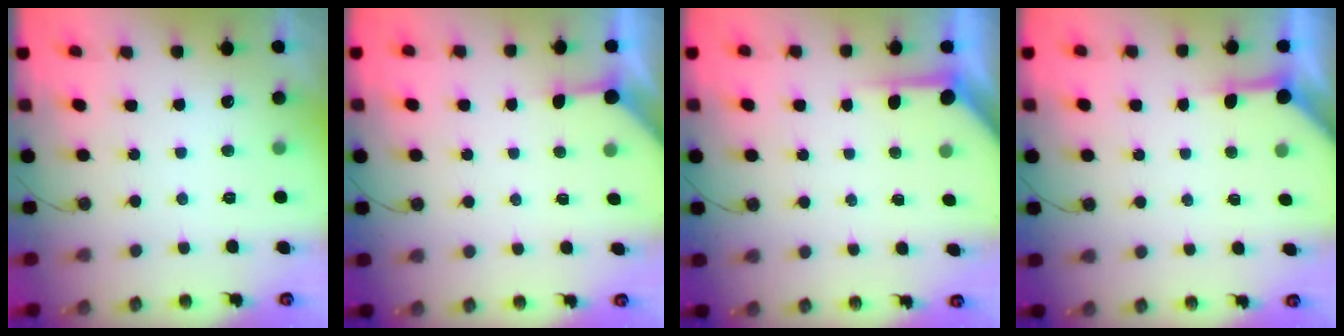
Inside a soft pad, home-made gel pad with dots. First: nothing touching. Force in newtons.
{"total": 2.7, "press": 2.7, "slide": 0.4}
{"total": 3.9, "press": 3.9, "slide": 0.4}
{"total": 4.0, "press": 3.9, "slide": 0.5}